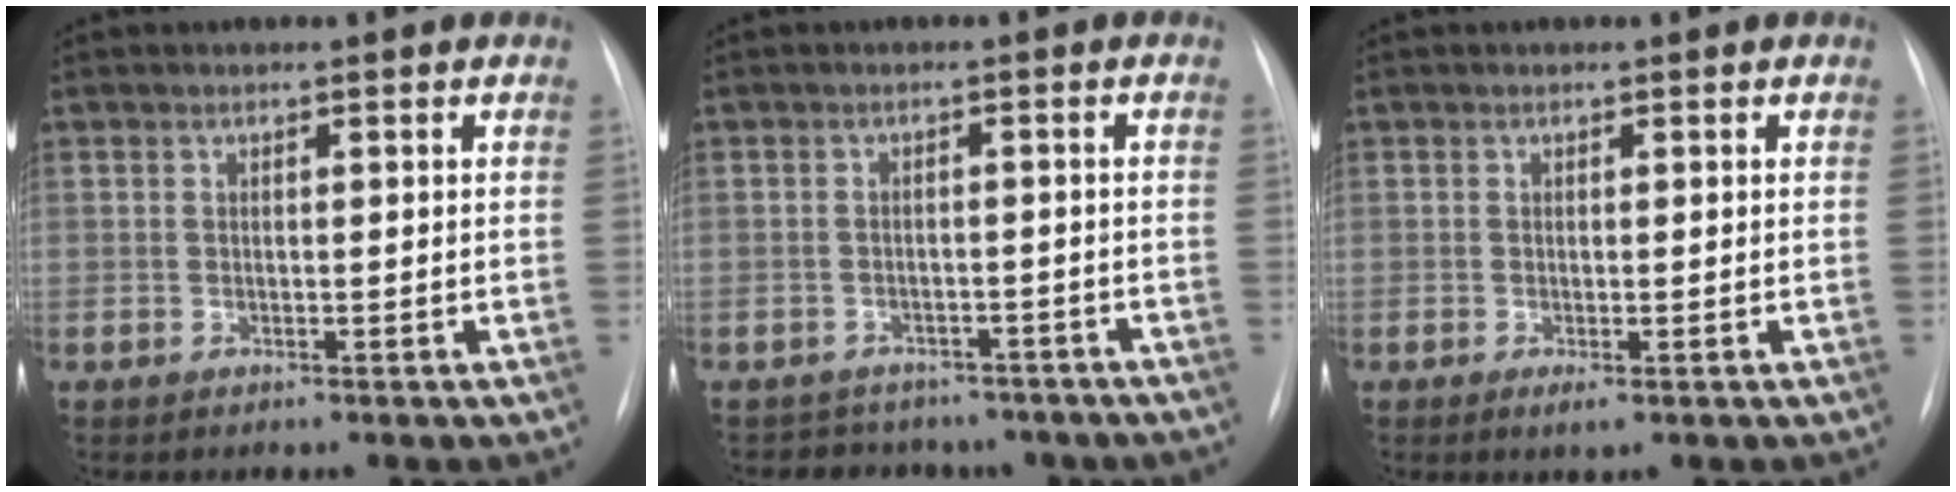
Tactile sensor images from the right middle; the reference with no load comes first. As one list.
[{"total": 9.3, "force": [-7.6, 5.2, 1.5], "torque": [-0.019, 0.024, -0.077]}, {"total": 1.2, "force": [-0.4, 0.2, 1.0], "torque": [-0.015, -0.003, -0.006]}]